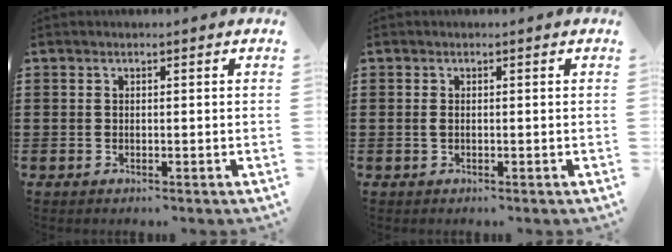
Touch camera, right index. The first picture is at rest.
{"total": 0.8, "force": [0.0, 0.3, 0.7], "torque": [-0.016, 0.000, 0.000]}